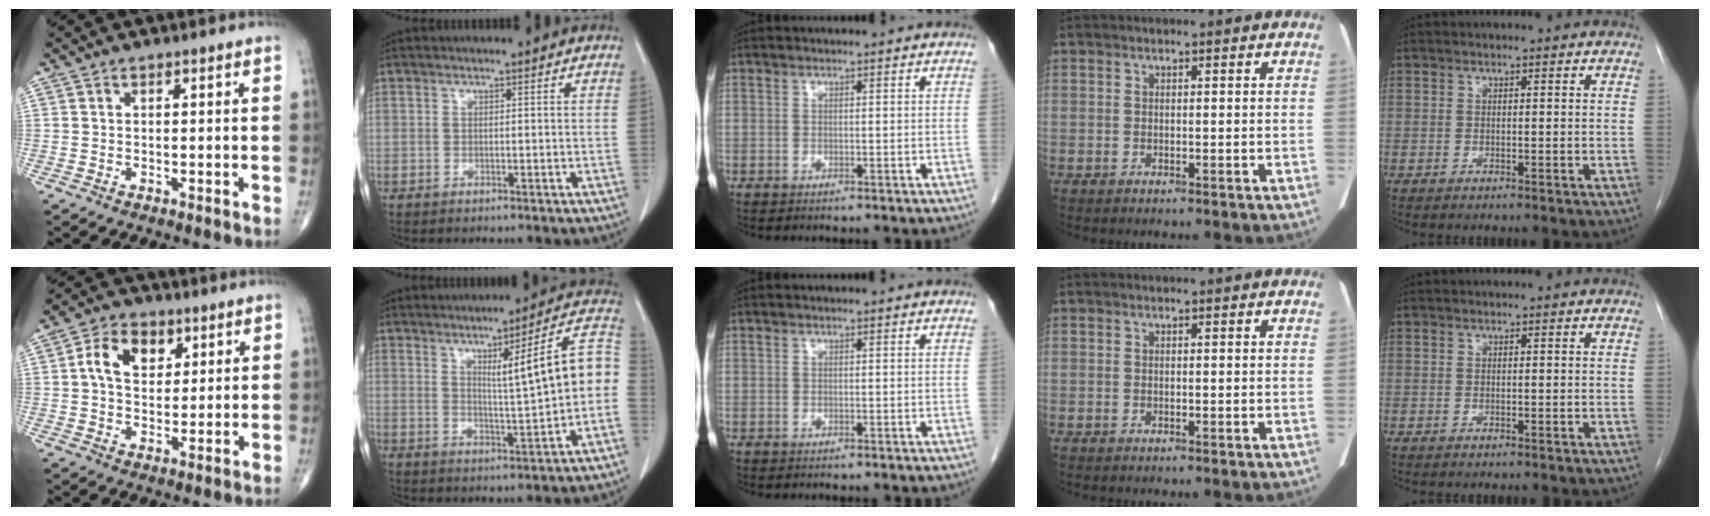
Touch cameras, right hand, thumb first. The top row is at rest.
{"thumb": {"total": 8.3, "force": [2.4, 5.7, 5.5], "torque": [-0.074, -0.003, 0.038]}, "index": {"total": 10.6, "force": [0.7, 0.0, 10.6], "torque": [-0.144, 0.018, 0.012]}}